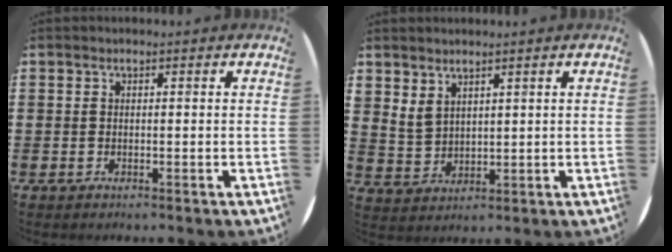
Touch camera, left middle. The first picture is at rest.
{"total": 2.5, "force": [2.2, 1.1, 0.4], "torque": [-0.012, -0.002, 0.042]}